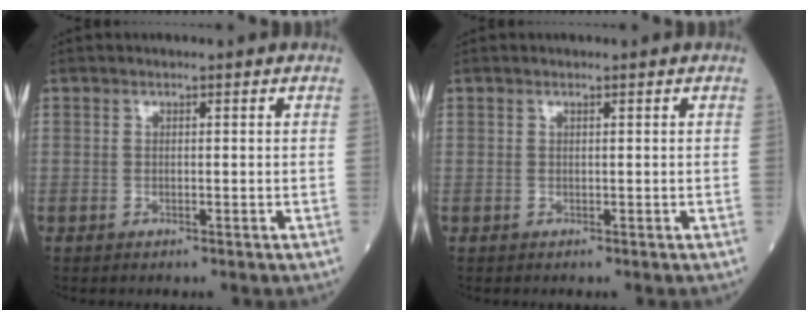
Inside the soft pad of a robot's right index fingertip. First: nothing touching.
{"total": 0.0}